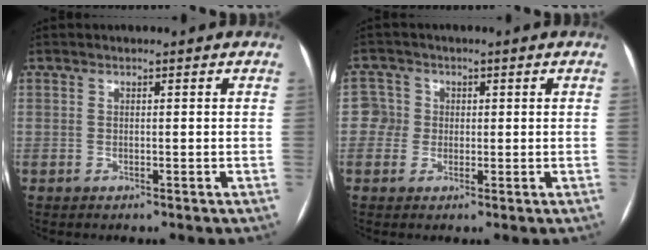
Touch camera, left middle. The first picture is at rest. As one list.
[{"total": 3.1, "force": [0.0, 3.1, 0.1], "torque": [0.009, 0.015, -0.001]}]